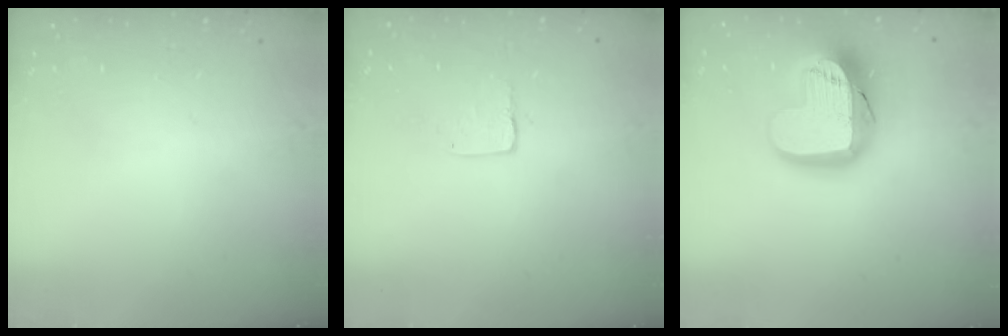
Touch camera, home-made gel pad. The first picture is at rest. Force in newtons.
{"total": 3.2, "press": 3.2, "slide": 0.2}
{"total": 18.9, "press": 18.8, "slide": 1.7}